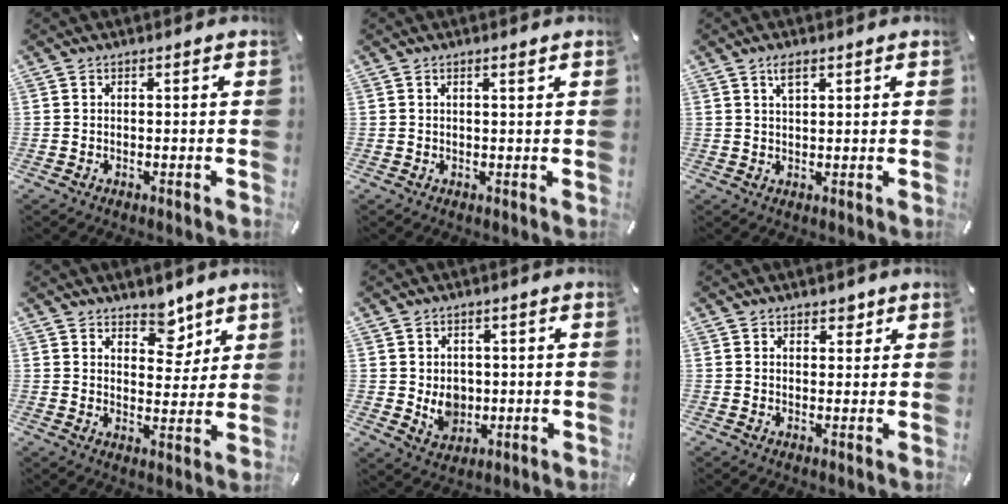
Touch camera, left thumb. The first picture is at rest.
{"total": 1.1, "force": [0.6, 0.0, 0.9], "torque": [-0.017, -0.001, 0.010]}
{"total": 2.7, "force": [1.6, 1.0, 1.9], "torque": [-0.041, 0.001, 0.029]}
{"total": 7.1, "force": [5.4, 4.3, 1.7], "torque": [-0.001, -0.041, 0.093]}
{"total": 5.8, "force": [0.2, 5.2, 2.5], "torque": [-0.025, -0.005, 0.003]}
{"total": 2.5, "force": [1.6, 1.8, 0.7], "torque": [0.008, -0.004, 0.022]}